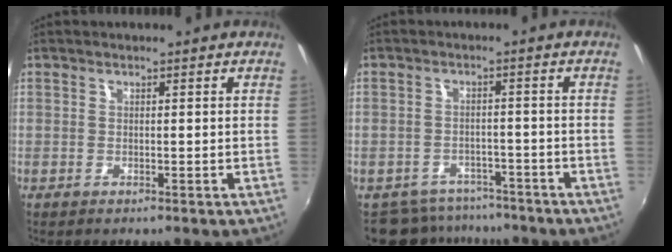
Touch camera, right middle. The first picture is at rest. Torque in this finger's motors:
{"motor_torque": [-0.44, -0.18, -0.01, -0.03]}